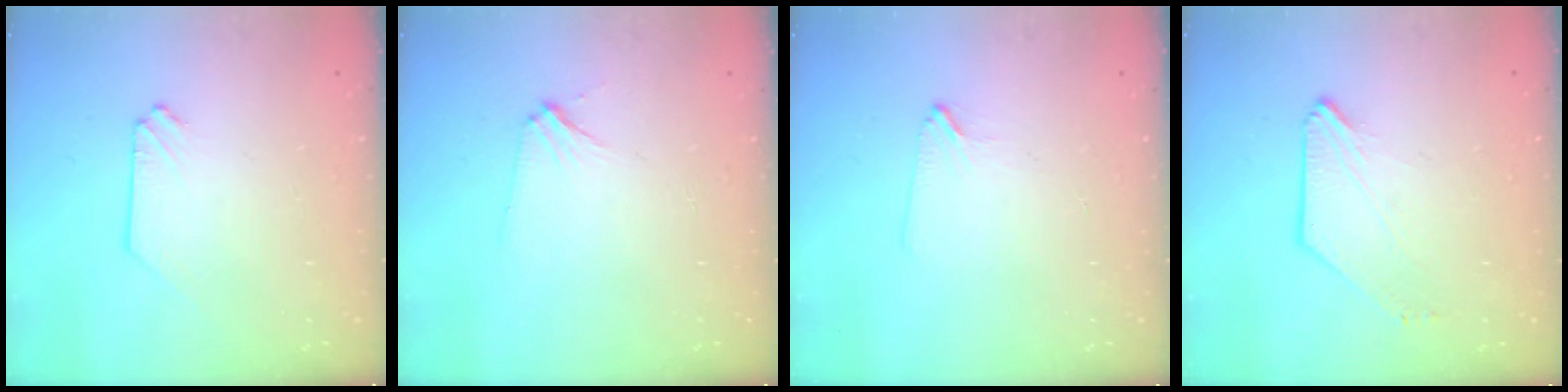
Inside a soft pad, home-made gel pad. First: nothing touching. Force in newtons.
{"total": 3.2, "press": 3.2, "slide": 0.5}
{"total": 1.6, "press": 1.5, "slide": 0.3}
{"total": 2.0, "press": 2.0, "slide": 0.5}